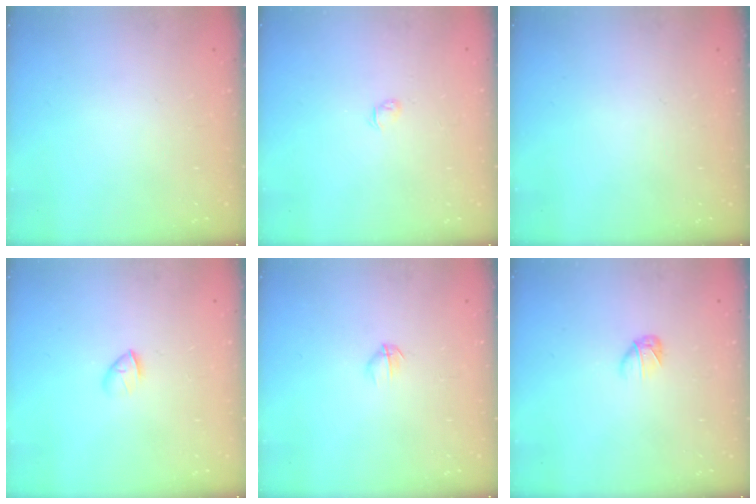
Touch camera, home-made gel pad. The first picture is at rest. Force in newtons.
{"total": 3.0, "press": 2.9, "slide": 0.6}
{"total": 0.0}
{"total": 2.6, "press": 2.5, "slide": 0.8}
{"total": 2.8, "press": 2.7, "slide": 0.9}
{"total": 3.2, "press": 3.1, "slide": 0.9}